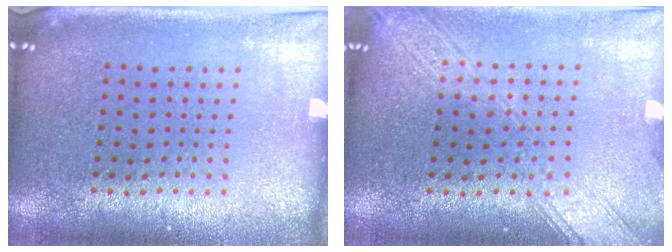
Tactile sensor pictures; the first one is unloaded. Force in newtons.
{"total": 3.4, "press": 3.3, "slide": 0.4}